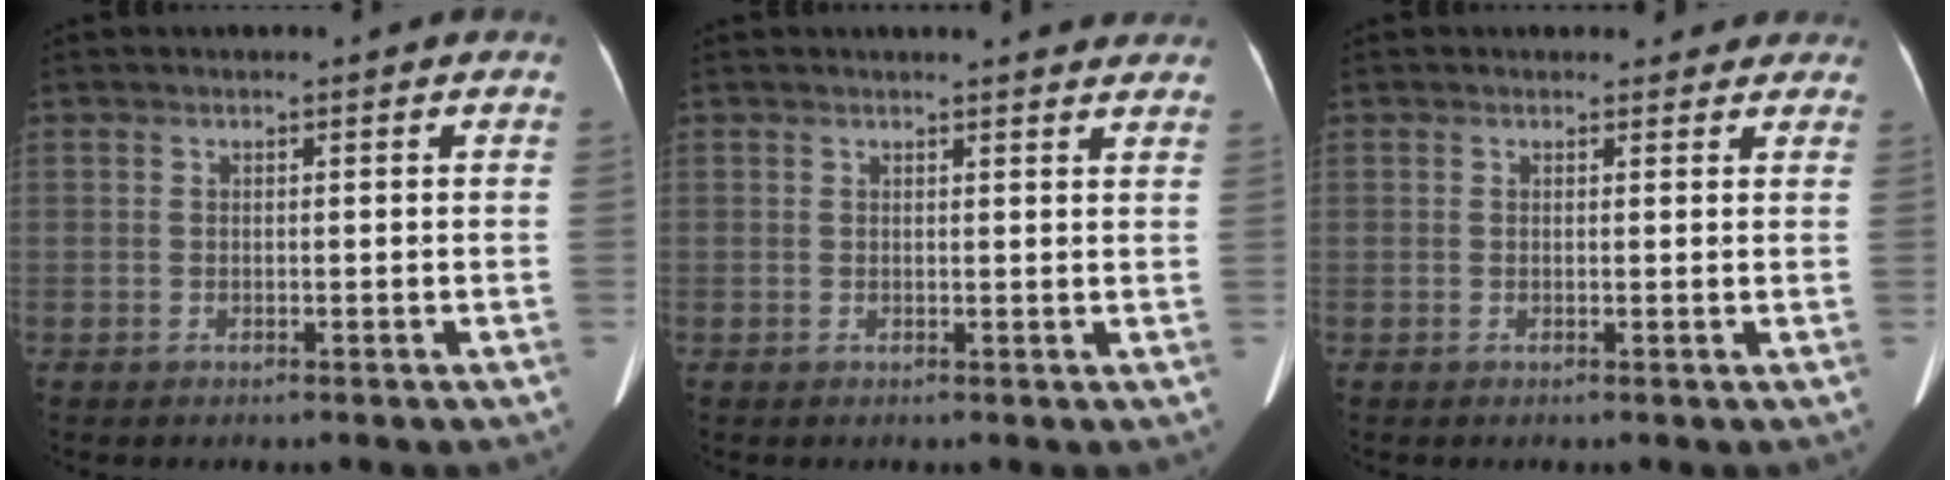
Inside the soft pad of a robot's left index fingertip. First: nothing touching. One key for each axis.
{"total": 6.8, "fx": 6.4, "fy": 1.2, "fz": 2.1, "tx": -0.015, "ty": 0.003, "tz": 0.057}
{"total": 3.3, "fx": 2.8, "fy": 1.6, "fz": 0.2, "tx": 0.011, "ty": 0.000, "tz": 0.020}